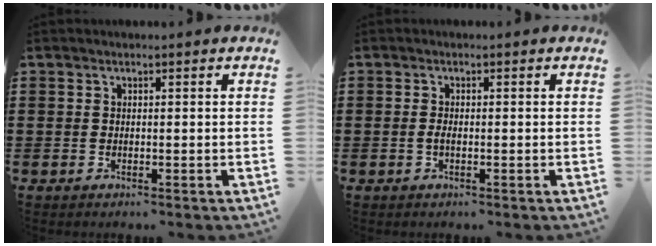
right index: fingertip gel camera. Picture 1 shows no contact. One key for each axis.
{"total": 1.2, "fx": -0.3, "fy": 0.3, "fz": 1.1, "tx": -0.021, "ty": -0.002, "tz": -0.006}